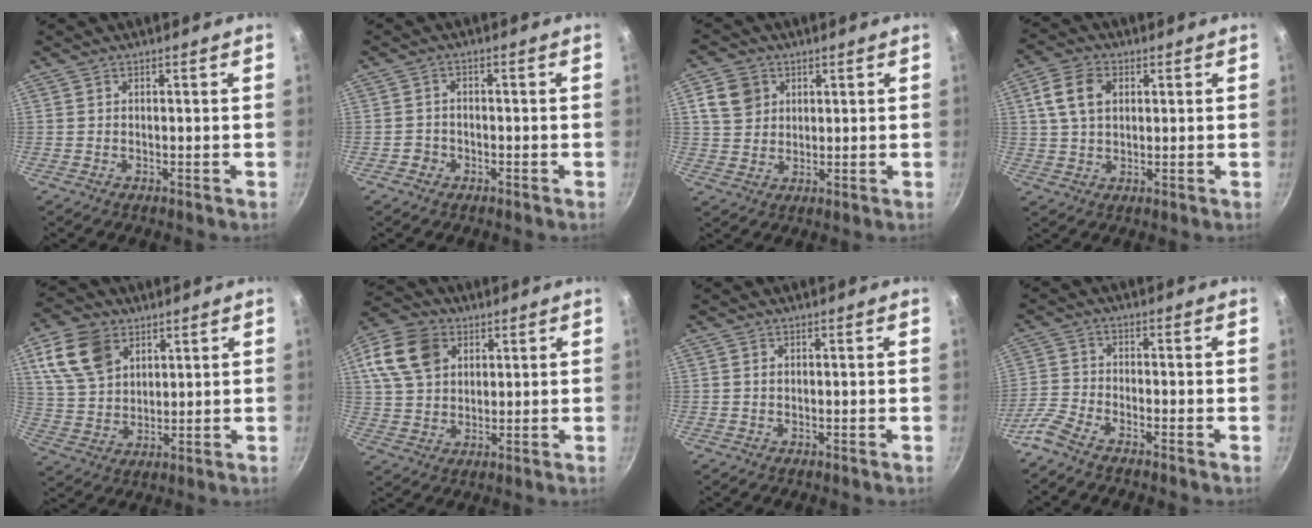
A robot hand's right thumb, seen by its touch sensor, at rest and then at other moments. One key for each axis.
{"total": 2.4, "fx": -1.3, "fy": 2.0, "fz": 0.5, "tx": 0.002, "ty": 0.016, "tz": -0.021}
{"total": 6.9, "fx": 2.4, "fy": 5.7, "fz": 2.9, "tx": -0.030, "ty": 0.004, "tz": 0.046}
{"total": 7.8, "fx": 2.2, "fy": 5.4, "fz": 5.2, "tx": -0.087, "ty": 0.008, "tz": 0.038}
{"total": 12.8, "fx": 5.9, "fy": 8.8, "fz": 7.2, "tx": -0.120, "ty": -0.010, "tz": 0.119}
{"total": 13.2, "fx": 5.1, "fy": 9.7, "fz": 7.4, "tx": -0.121, "ty": 0.003, "tz": 0.091}
{"total": 0.7, "fx": 0.2, "fy": 0.6, "fz": 0.4, "tx": -0.008, "ty": 0.003, "tz": 0.003}
{"total": 4.6, "fx": -3.9, "fy": 1.2, "fz": 2.2, "tx": -0.062, "ty": 0.028, "tz": -0.093}